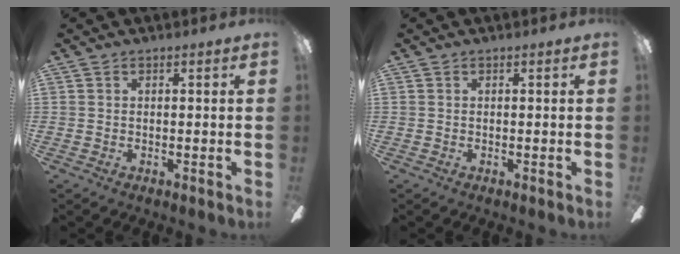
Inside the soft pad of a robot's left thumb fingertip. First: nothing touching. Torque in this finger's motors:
{"motor_torque": [0.00, 0.00, 0.01, -0.01, 0.00]}